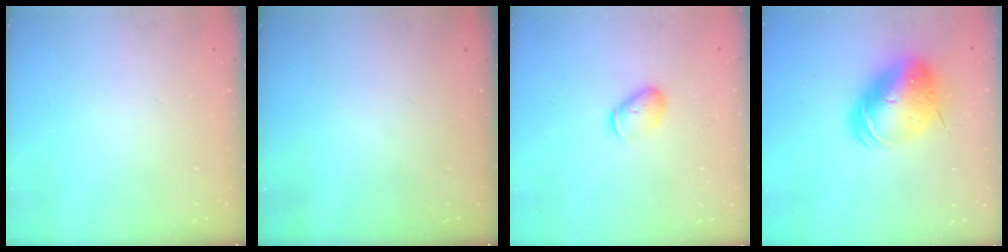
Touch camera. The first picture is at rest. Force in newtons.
{"total": 0.0}
{"total": 5.9, "press": 5.8, "slide": 0.7}
{"total": 15.9, "press": 15.7, "slide": 2.9}